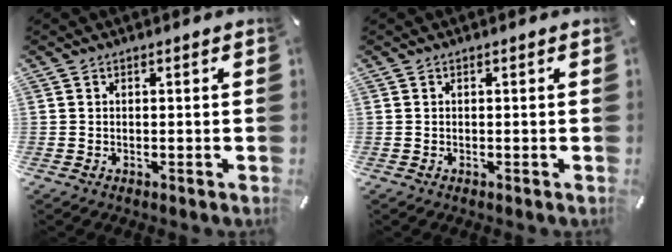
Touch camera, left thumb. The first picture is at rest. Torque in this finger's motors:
{"motor_torque": [0.00, 0.00, -0.01, 0.01, 0.00]}